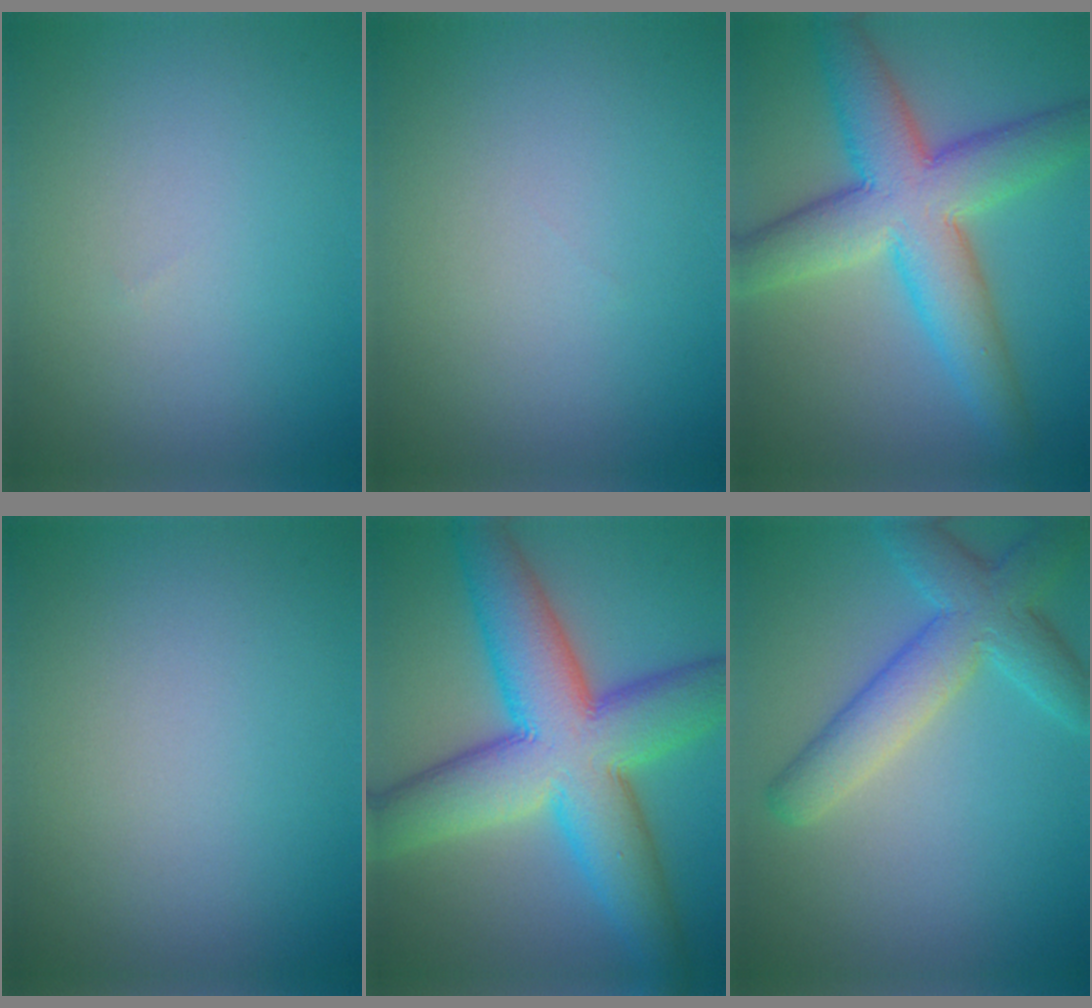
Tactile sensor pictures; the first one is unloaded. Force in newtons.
{"total": 0.0}
{"total": 9.3, "press": 9.3, "slide": 0.2}
{"total": 0.0}
{"total": 12.9, "press": 12.9, "slide": 0.2}
{"total": 5.8, "press": 5.8, "slide": 0.3}